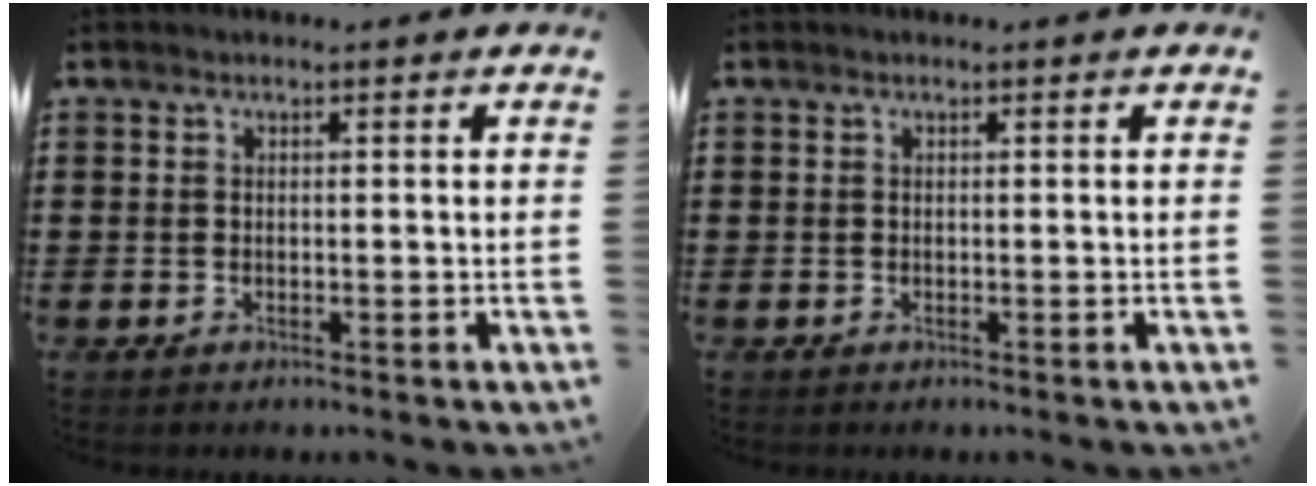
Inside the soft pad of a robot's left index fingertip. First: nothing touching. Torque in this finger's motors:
{"motor_torque": [0.00, 0.00, 0.00, 0.00]}